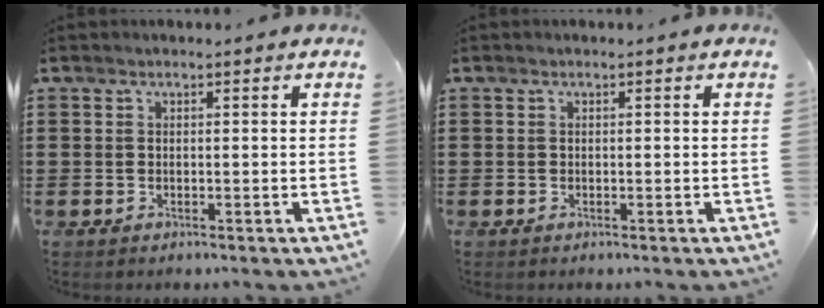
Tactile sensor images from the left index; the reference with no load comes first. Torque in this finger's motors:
{"motor_torque": [0.00, 0.00, 0.00, 0.00]}